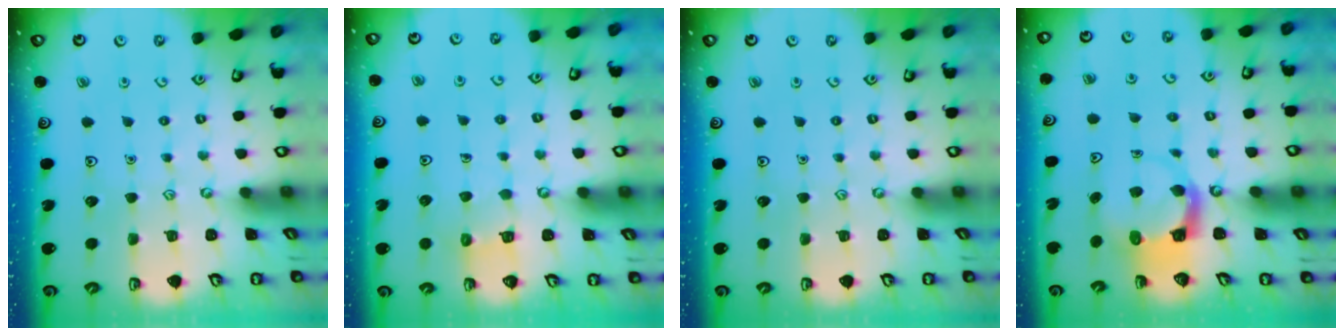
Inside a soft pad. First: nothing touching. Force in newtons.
{"total": 4.4, "press": 4.4, "slide": 0.3}
{"total": 0.0}
{"total": 3.9, "press": 3.9, "slide": 0.3}